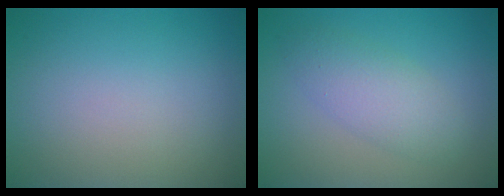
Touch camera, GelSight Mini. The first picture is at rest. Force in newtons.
{"total": 3.5, "press": 3.5, "slide": 0.2}